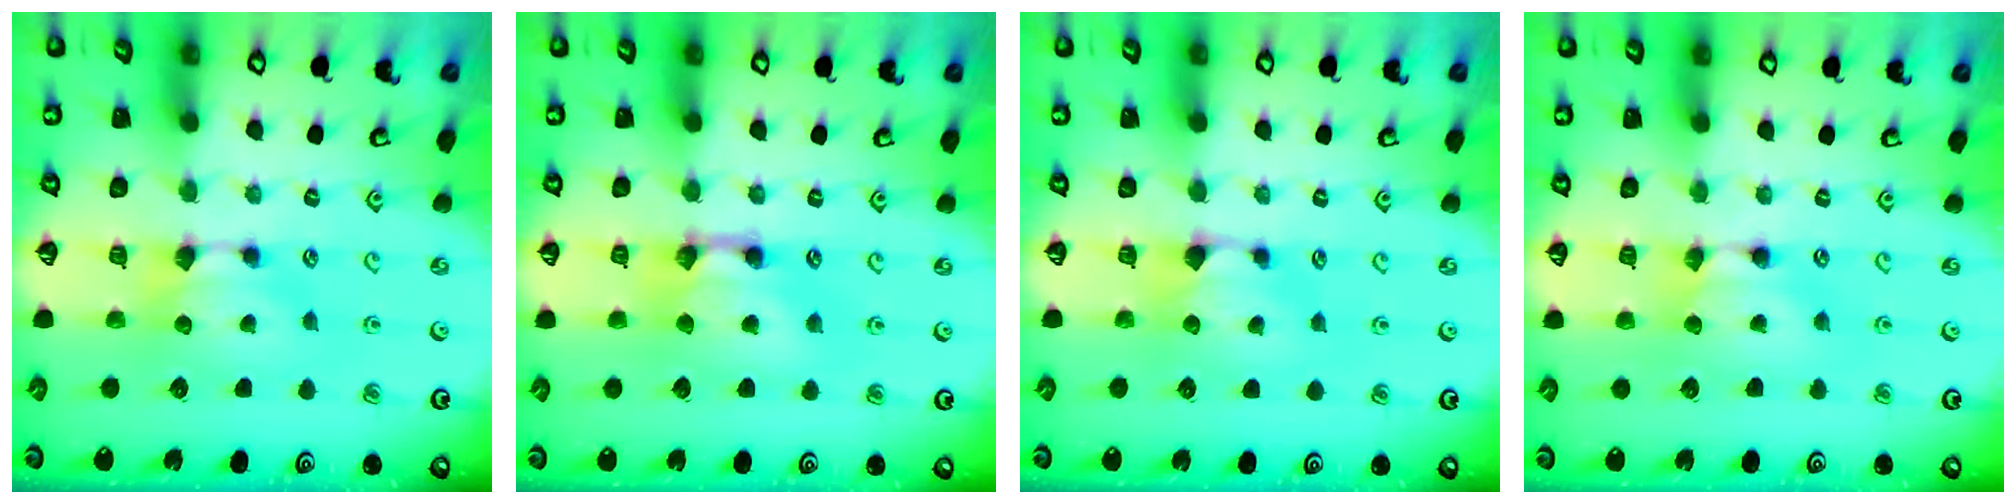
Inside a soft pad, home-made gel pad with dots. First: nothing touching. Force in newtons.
{"total": 3.6, "press": 3.6, "slide": 0.3}
{"total": 1.0, "press": 0.7, "slide": 0.6}
{"total": 1.6, "press": 1.6, "slide": 0.2}